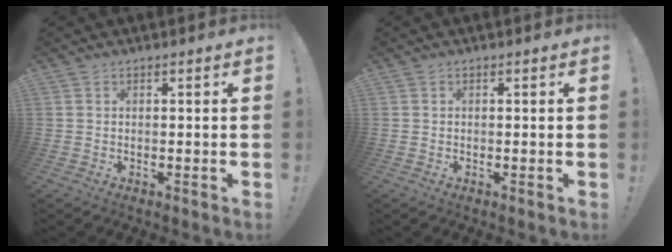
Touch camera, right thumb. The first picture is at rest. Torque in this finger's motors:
{"motor_torque": [-0.24, -0.01, -0.08, 0.17, 0.00]}